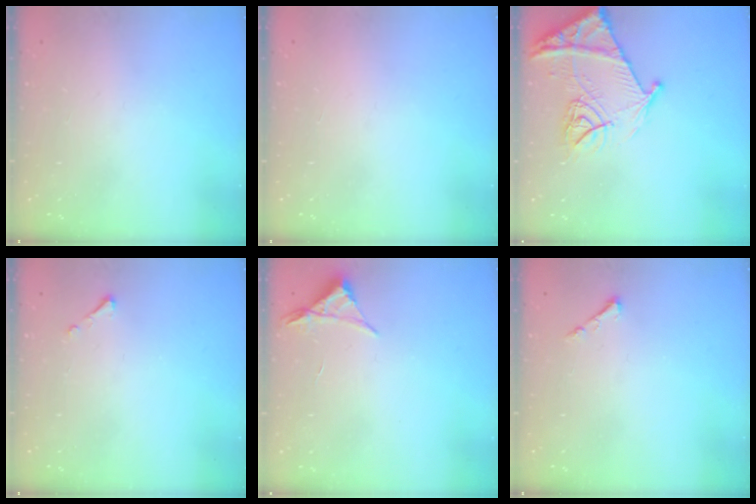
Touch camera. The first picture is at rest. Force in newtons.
{"total": 1.5, "press": 1.5, "slide": 0.1}
{"total": 15.9, "press": 15.8, "slide": 1.6}
{"total": 2.5, "press": 2.5, "slide": 0.3}
{"total": 3.5, "press": 3.5, "slide": 0.6}
{"total": 3.2, "press": 3.1, "slide": 0.5}